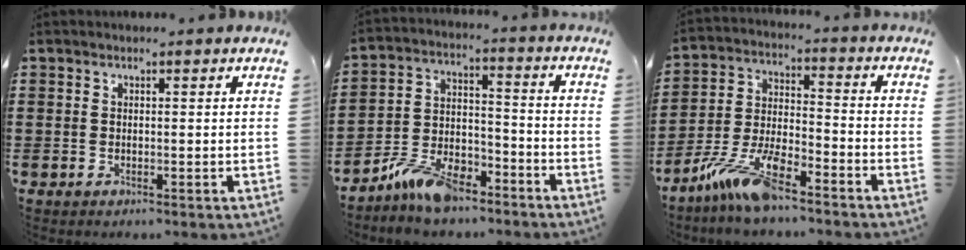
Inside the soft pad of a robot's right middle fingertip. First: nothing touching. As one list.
[{"total": 9.6, "force": [-7.7, 3.5, 4.5], "torque": [-0.087, 0.026, -0.146]}, {"total": 10.3, "force": [-7.8, 2.3, 6.3], "torque": [-0.140, 0.007, -0.154]}]